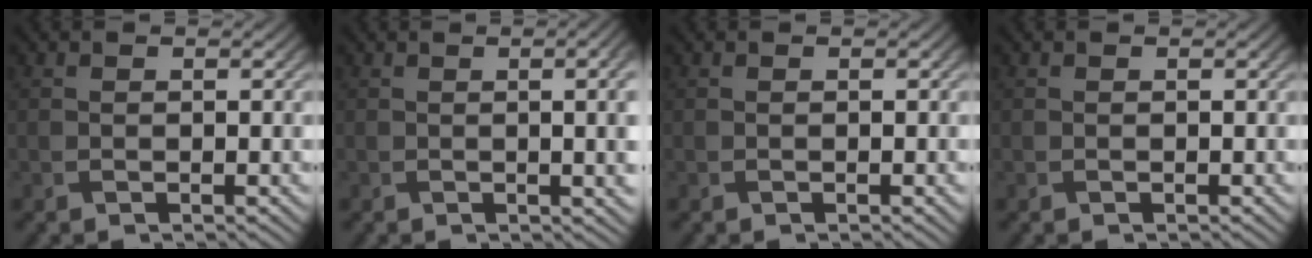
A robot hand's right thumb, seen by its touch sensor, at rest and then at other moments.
{"total": 7.0, "force": [0.2, 2.3, 6.6], "torque": [-0.069, 0.009, 0.003]}
{"total": 0.5, "force": [0.0, 0.1, 0.5], "torque": [-0.007, -0.001, 0.000]}
{"total": 0.0}